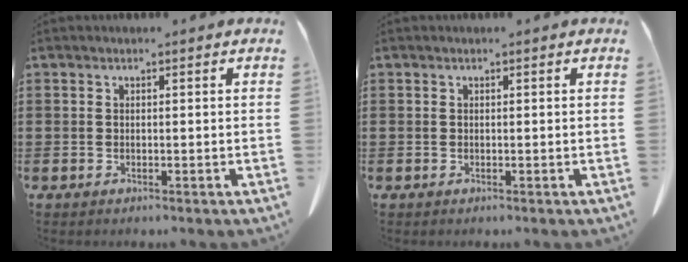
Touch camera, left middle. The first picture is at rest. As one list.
[{"total": 0.0}]